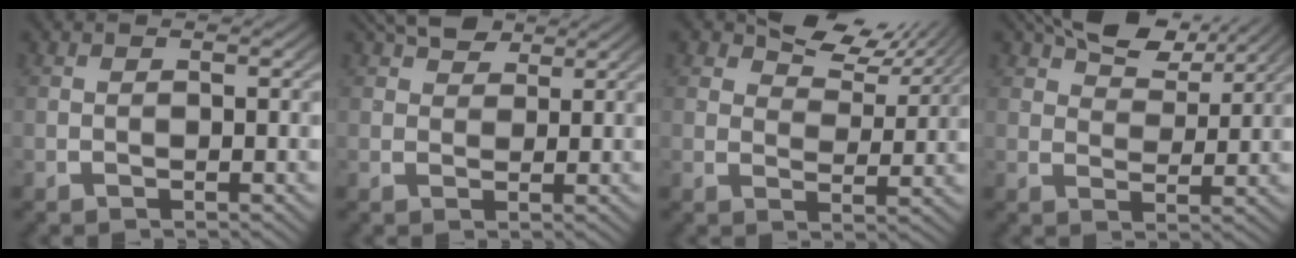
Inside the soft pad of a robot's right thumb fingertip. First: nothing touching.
{"total": 5.0, "force": [3.8, 2.3, 2.3], "torque": [-0.031, 0.009, 0.060]}
{"total": 5.6, "force": [4.3, 2.3, 2.8], "torque": [-0.035, 0.012, 0.065]}
{"total": 6.8, "force": [5.3, 2.5, 3.3], "torque": [-0.054, 0.011, 0.086]}